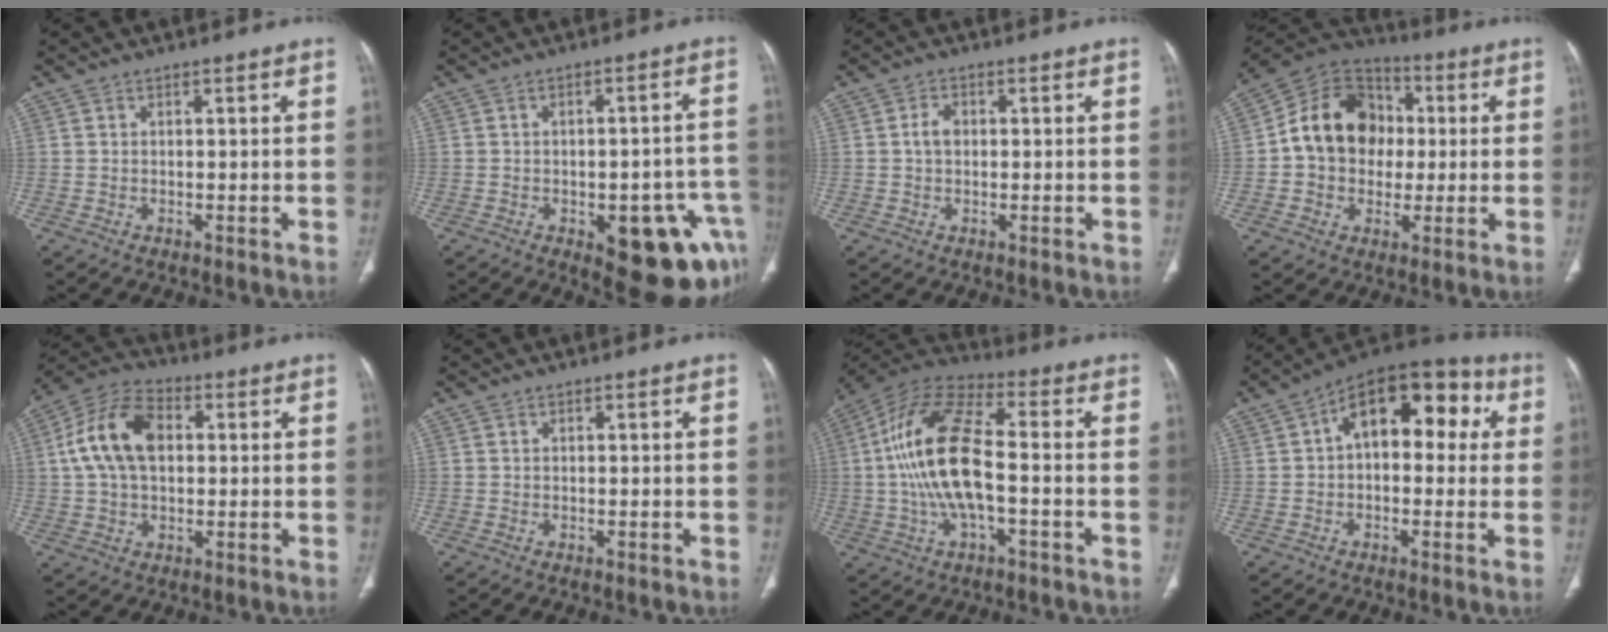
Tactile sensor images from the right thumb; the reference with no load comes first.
{"total": 16.0, "force": [-6.6, 7.2, 12.6], "torque": [-0.096, 0.033, -0.066]}
{"total": 2.6, "force": [0.2, 1.8, 1.8], "torque": [-0.032, 0.007, 0.000]}
{"total": 16.3, "force": [0.9, 13.3, 9.4], "torque": [-0.121, 0.028, 0.005]}
{"total": 13.4, "force": [2.2, 8.6, 10.1], "torque": [-0.187, 0.024, 0.031]}
{"total": 0.0}
{"total": 17.2, "force": [-1.2, 7.1, 15.6], "torque": [-0.321, 0.032, -0.027]}
{"total": 15.9, "force": [3.3, 9.4, 12.4], "torque": [-0.130, 0.045, 0.036]}